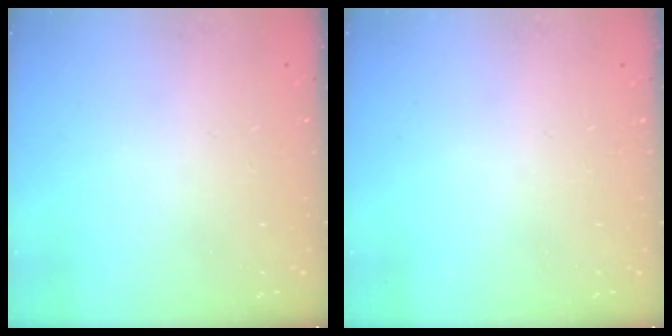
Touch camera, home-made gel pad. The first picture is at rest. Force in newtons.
{"total": 0.0}